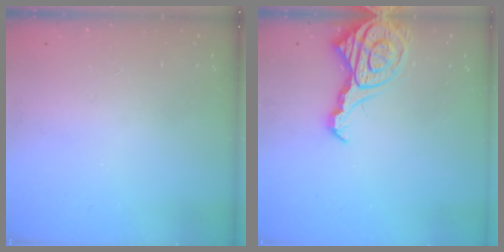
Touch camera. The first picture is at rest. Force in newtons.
{"total": 13.5, "press": 13.4, "slide": 1.4}